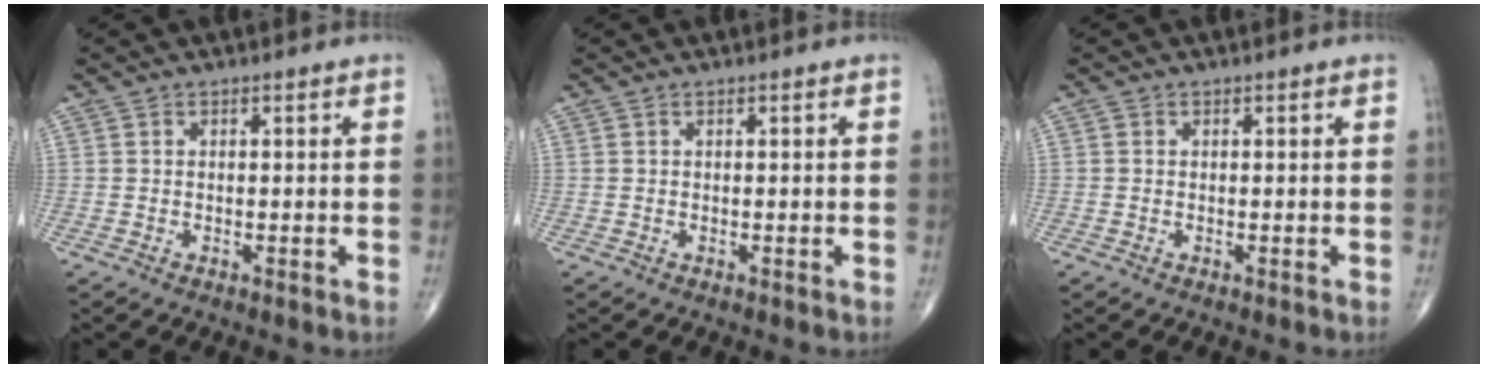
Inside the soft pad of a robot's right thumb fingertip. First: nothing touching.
{"total": 0.0}
{"total": 0.0}